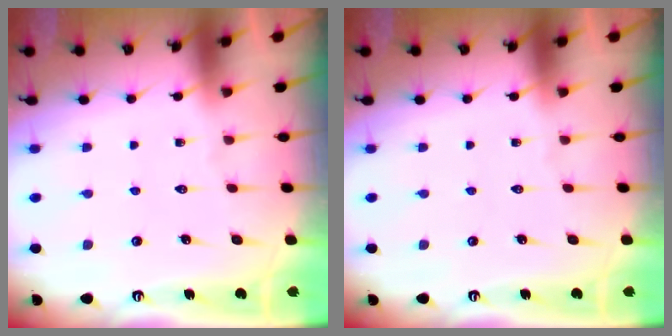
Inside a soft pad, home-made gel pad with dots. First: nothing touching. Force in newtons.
{"total": 0.0}